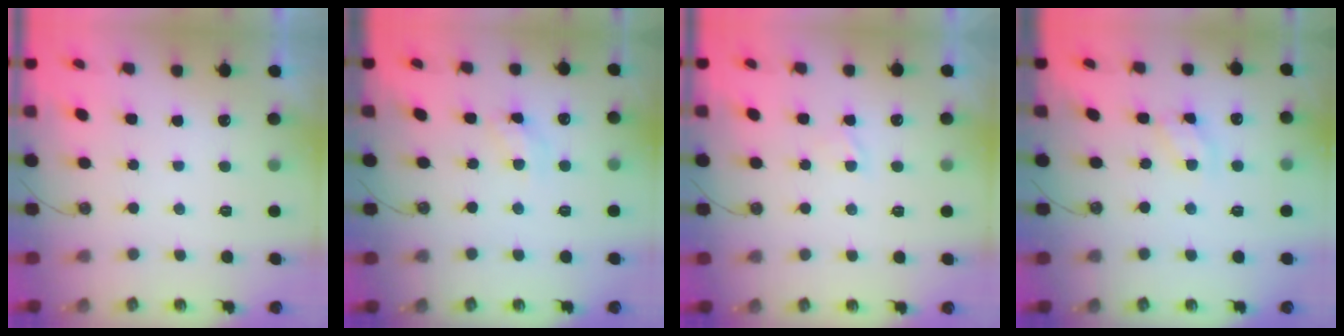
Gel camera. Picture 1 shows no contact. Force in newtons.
{"total": 6.8, "press": 6.8, "slide": 0.5}
{"total": 0.9, "press": 0.9, "slide": 0.2}
{"total": 4.6, "press": 4.6, "slide": 0.3}